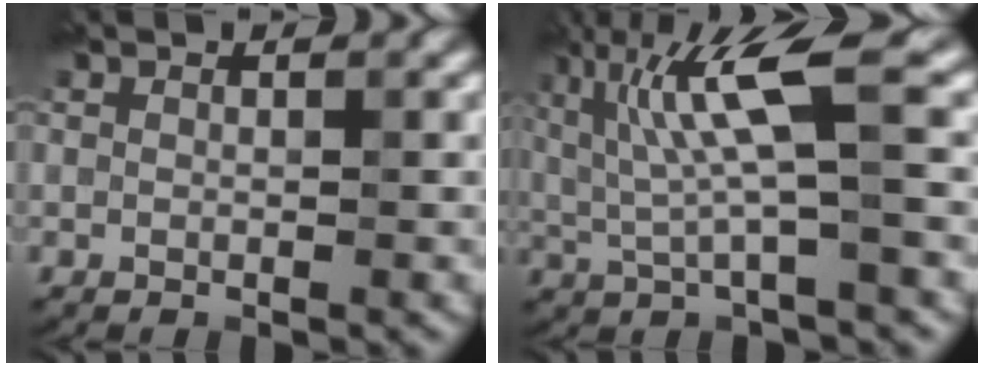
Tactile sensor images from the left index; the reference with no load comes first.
{"total": 5.4, "force": [0.7, 0.0, 5.3], "torque": [-0.137, -0.005, 0.047]}